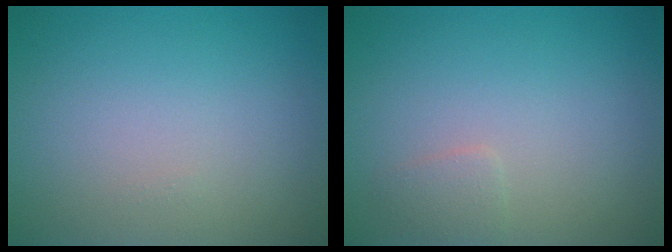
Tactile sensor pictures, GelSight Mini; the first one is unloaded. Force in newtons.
{"total": 1.0, "press": 1.0, "slide": 0.0}